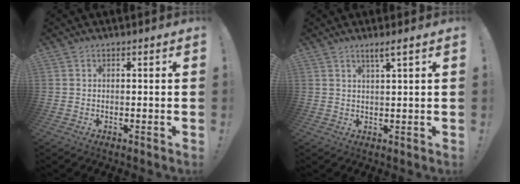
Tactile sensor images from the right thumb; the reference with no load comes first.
{"total": 3.0, "force": [1.9, -0.3, 2.3], "torque": [-0.046, -0.004, 0.030]}